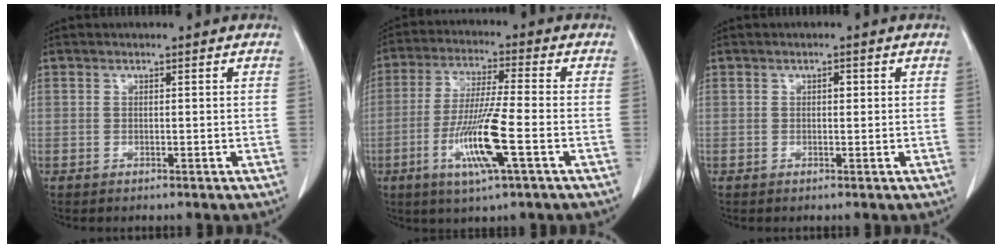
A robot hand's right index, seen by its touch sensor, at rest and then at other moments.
{"total": 11.3, "force": [-3.7, 0.0, 10.6], "torque": [-0.212, -0.017, -0.072]}
{"total": 0.8, "force": [0.2, 0.5, 0.7], "torque": [-0.008, 0.002, 0.002]}